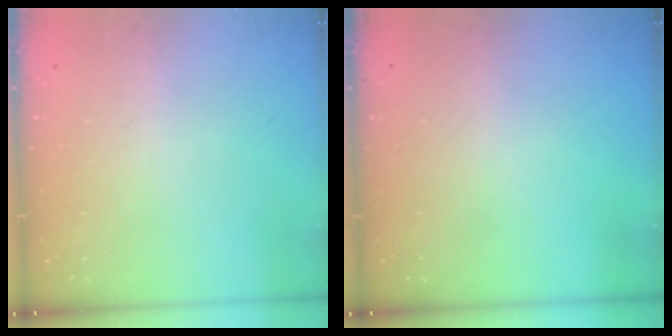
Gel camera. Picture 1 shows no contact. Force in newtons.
{"total": 0.0}